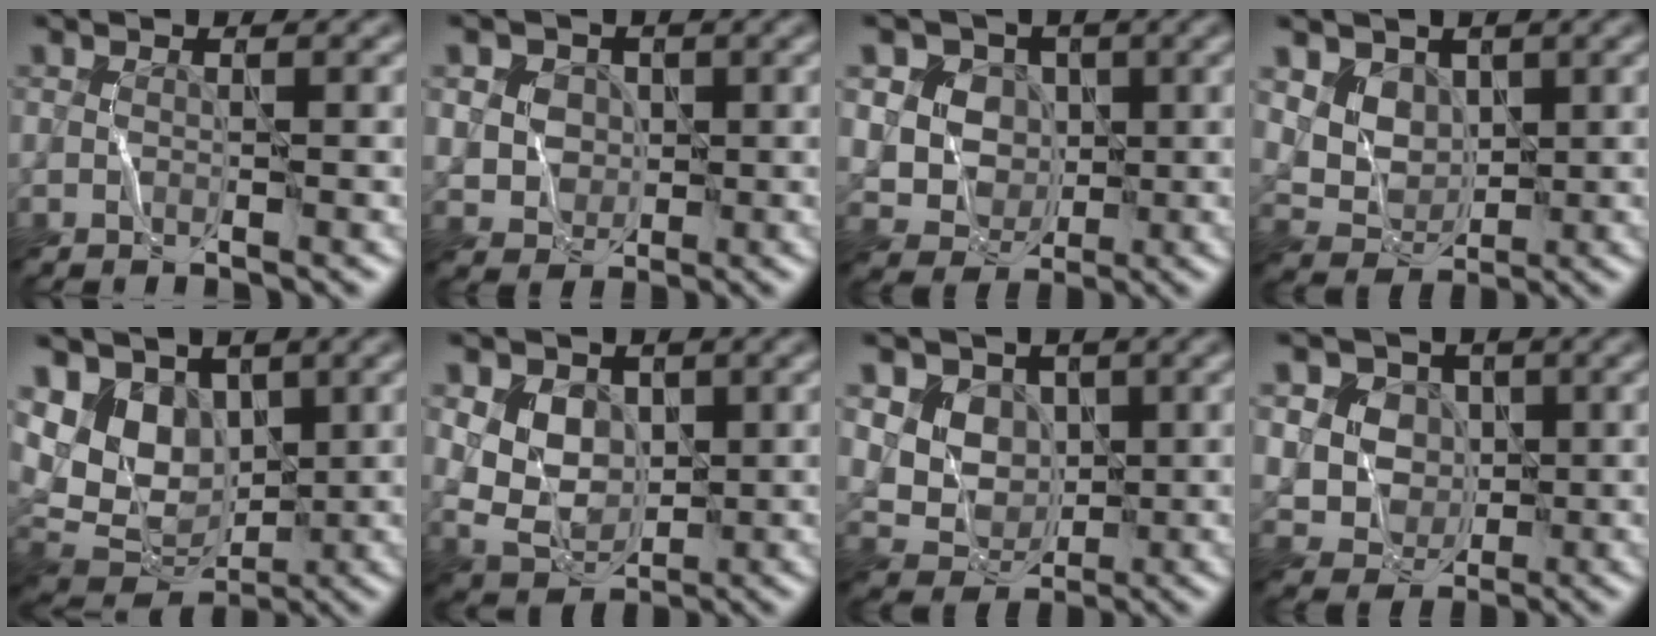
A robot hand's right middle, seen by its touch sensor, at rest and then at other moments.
{"total": 2.2, "force": [0.7, 2.0, 0.0], "torque": [-0.013, -0.002, 0.021]}
{"total": 4.3, "force": [1.5, 4.0, 0.9], "torque": [-0.032, 0.007, 0.033]}
{"total": 3.0, "force": [1.7, 2.3, 0.5], "torque": [-0.025, -0.009, 0.044]}
{"total": 5.5, "force": [2.3, 4.2, 2.7], "torque": [-0.059, -0.010, 0.044]}
{"total": 3.5, "force": [1.1, 2.9, 1.6], "torque": [-0.041, -0.002, 0.027]}
{"total": 6.7, "force": [2.9, 5.5, 2.5], "torque": [-0.062, 0.024, 0.051]}
{"total": 4.0, "force": [1.5, 3.6, 0.7], "torque": [-0.026, 0.004, 0.034]}